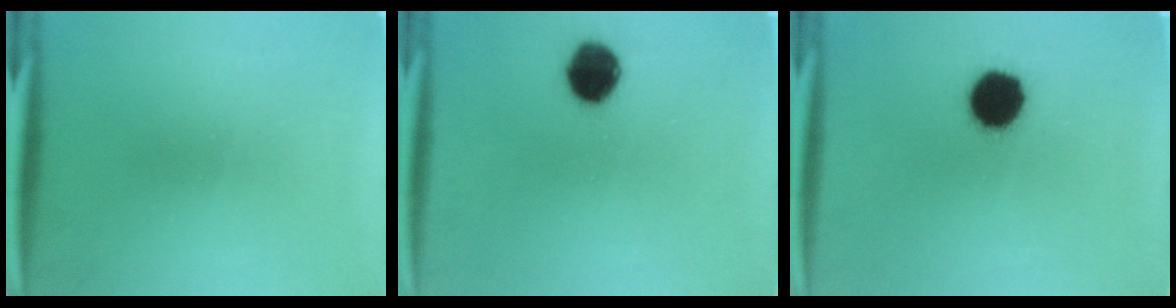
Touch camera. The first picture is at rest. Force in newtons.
{"total": 9.0}
{"total": 12.0}